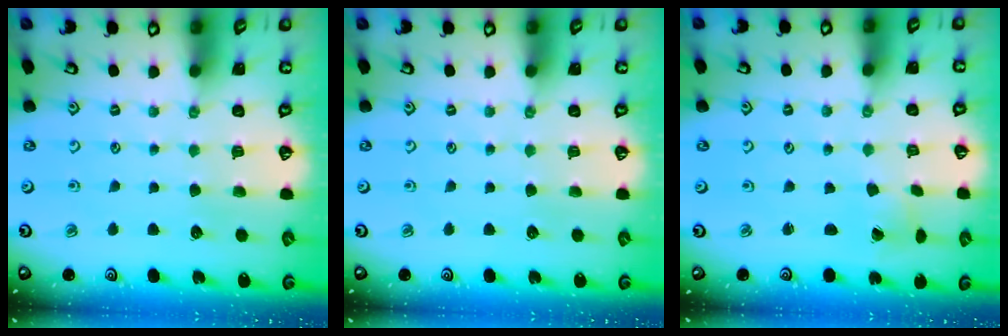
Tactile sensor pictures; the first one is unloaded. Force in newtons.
{"total": 0.0}
{"total": 0.7, "press": 0.7, "slide": 0.1}